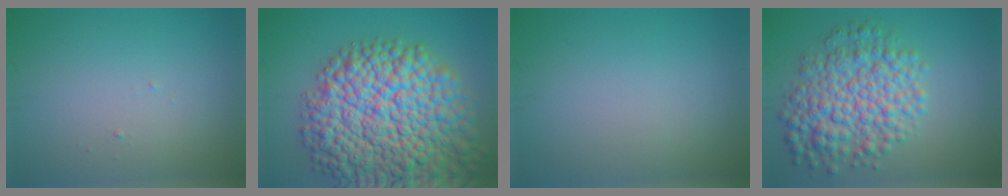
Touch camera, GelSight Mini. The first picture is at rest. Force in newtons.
{"total": 17.1, "press": 17.1, "slide": 0.8}
{"total": 0.0}
{"total": 7.5, "press": 7.5, "slide": 0.1}